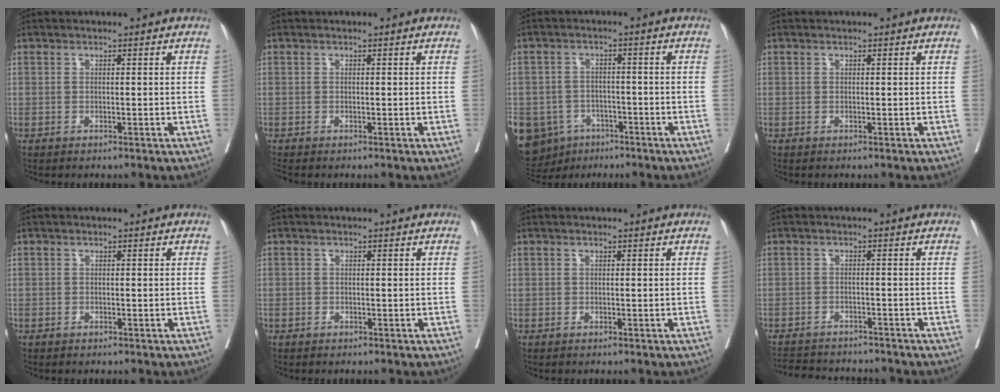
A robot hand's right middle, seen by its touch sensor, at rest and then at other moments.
{"total": 0.0}
{"total": 16.2, "force": [-8.3, 12.6, 5.9], "torque": [-0.168, 0.008, -0.111]}
{"total": 0.0}
{"total": 0.7, "force": [-0.4, 0.6, 0.0], "torque": [-0.002, 0.007, -0.008]}
{"total": 1.0, "force": [-0.4, 0.9, -0.1], "torque": [-0.001, 0.008, -0.009]}
{"total": 0.0}
{"total": 10.5, "force": [-9.7, 2.3, 3.0], "torque": [-0.057, 0.003, -0.132]}